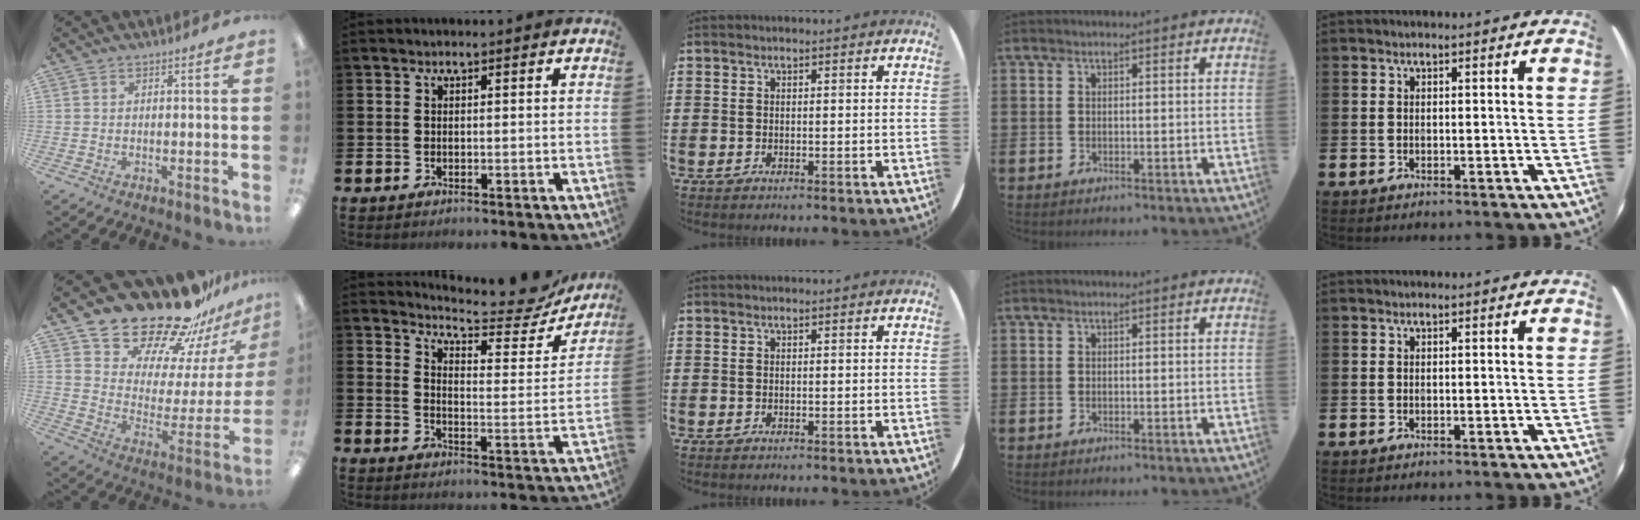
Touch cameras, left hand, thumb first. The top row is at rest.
{"thumb": {"total": 24.2, "force": [20.1, 9.8, 9.3], "torque": [-0.146, -0.150, 0.359]}, "index": {"total": 6.9, "force": [6.6, 1.0, 1.9], "torque": [-0.042, -0.052, 0.108]}}